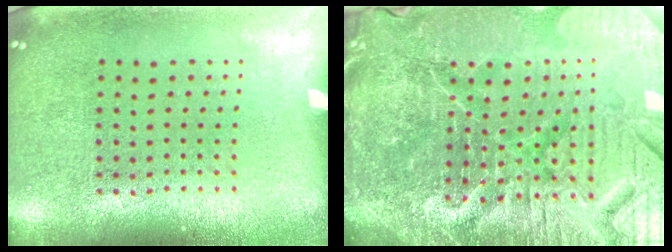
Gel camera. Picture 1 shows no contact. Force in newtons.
{"total": 7.1, "press": 6.3, "slide": 3.2}